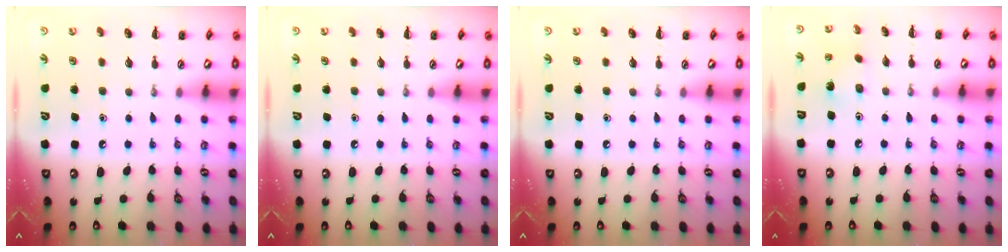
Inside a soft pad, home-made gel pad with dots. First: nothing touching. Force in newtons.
{"total": 0.0}
{"total": 0.0}
{"total": 2.4, "press": 2.2, "slide": 0.8}